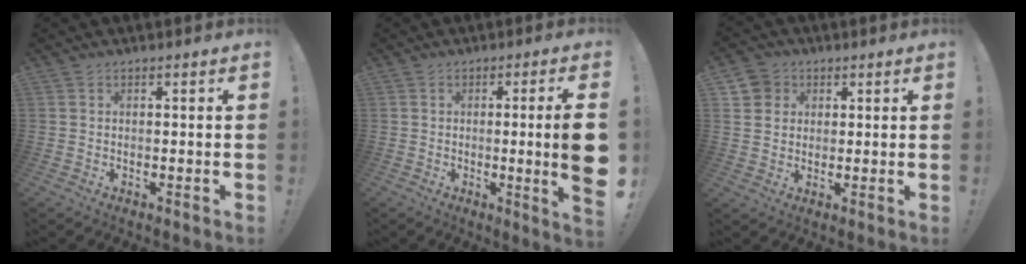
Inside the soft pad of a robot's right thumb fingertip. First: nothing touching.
{"total": 9.8, "force": [0.1, -0.8, 9.8], "torque": [-0.149, -0.011, -0.004]}
{"total": 5.3, "force": [1.9, 4.8, 0.9], "torque": [-0.015, -0.006, 0.038]}